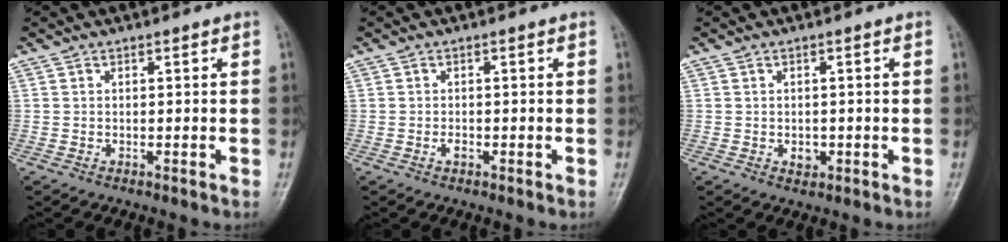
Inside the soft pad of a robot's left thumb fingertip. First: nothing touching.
{"total": 1.2, "force": [-0.5, 0.7, 0.8], "torque": [-0.012, 0.003, -0.010]}
{"total": 2.2, "force": [-0.5, 1.7, 1.3], "torque": [-0.009, 0.002, -0.004]}